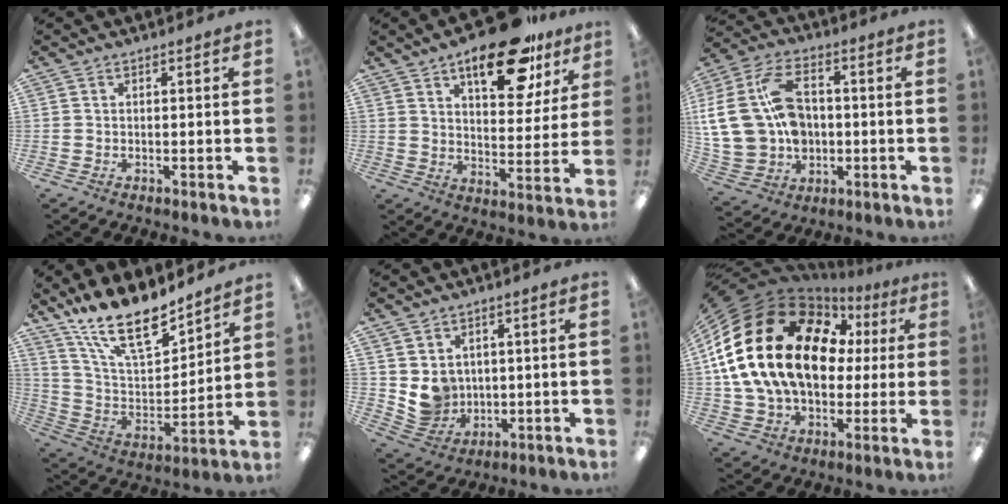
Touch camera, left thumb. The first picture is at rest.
{"total": 19.1, "force": [12.1, 8.4, 12.2], "torque": [-0.159, -0.060, 0.193]}
{"total": 19.2, "force": [2.1, 14.4, 12.5], "torque": [-0.281, -0.002, 0.044]}
{"total": 17.6, "force": [14.5, 5.1, 8.7], "torque": [-0.172, -0.098, 0.256]}
{"total": 7.1, "force": [2.3, 6.5, 1.5], "torque": [-0.026, -0.010, 0.054]}
{"total": 26.8, "force": [5.7, 18.5, 18.5], "torque": [-0.411, -0.017, 0.116]}